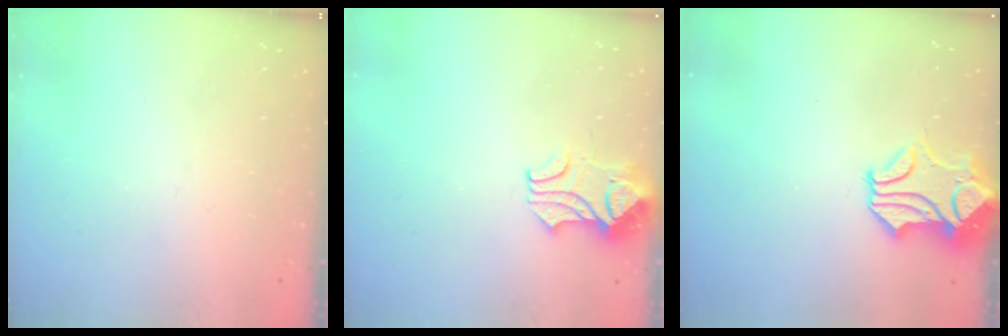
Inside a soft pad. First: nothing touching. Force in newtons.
{"total": 2.2, "press": 2.0, "slide": 0.8}
{"total": 2.0, "press": 1.5, "slide": 1.3}